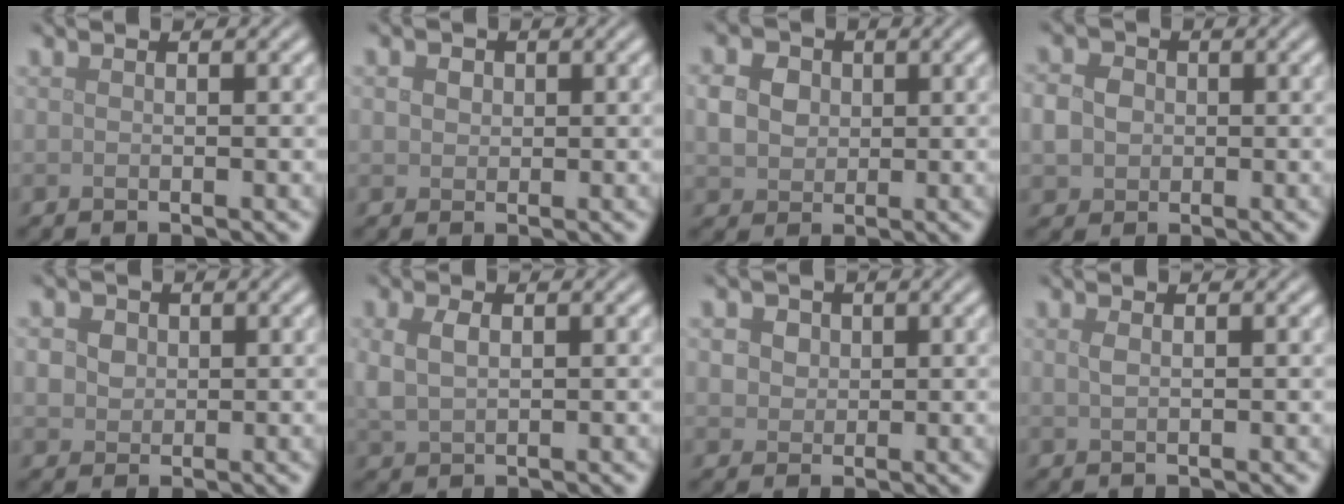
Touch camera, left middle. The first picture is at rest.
{"total": 1.7, "force": [0.6, 1.4, 0.7], "torque": [-0.011, 0.008, 0.003]}
{"total": 3.7, "force": [0.7, 3.1, 1.9], "torque": [-0.042, 0.009, 0.012]}
{"total": 3.1, "force": [0.0, 2.8, 1.4], "torque": [-0.025, 0.005, -0.003]}
{"total": 4.1, "force": [1.6, 3.3, 2.0], "torque": [-0.033, 0.017, 0.016]}
{"total": 2.4, "force": [0.5, 1.6, 1.7], "torque": [-0.044, 0.000, 0.014]}
{"total": 4.2, "force": [1.9, 3.2, 2.0], "torque": [-0.038, 0.012, 0.021]}
{"total": 0.7, "force": [0.3, 0.3, 0.6], "torque": [-0.013, 0.003, 0.006]}